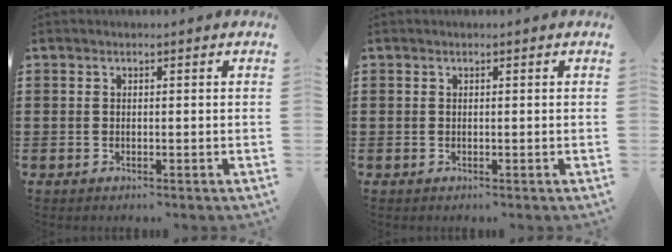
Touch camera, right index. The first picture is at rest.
{"total": 0.0}